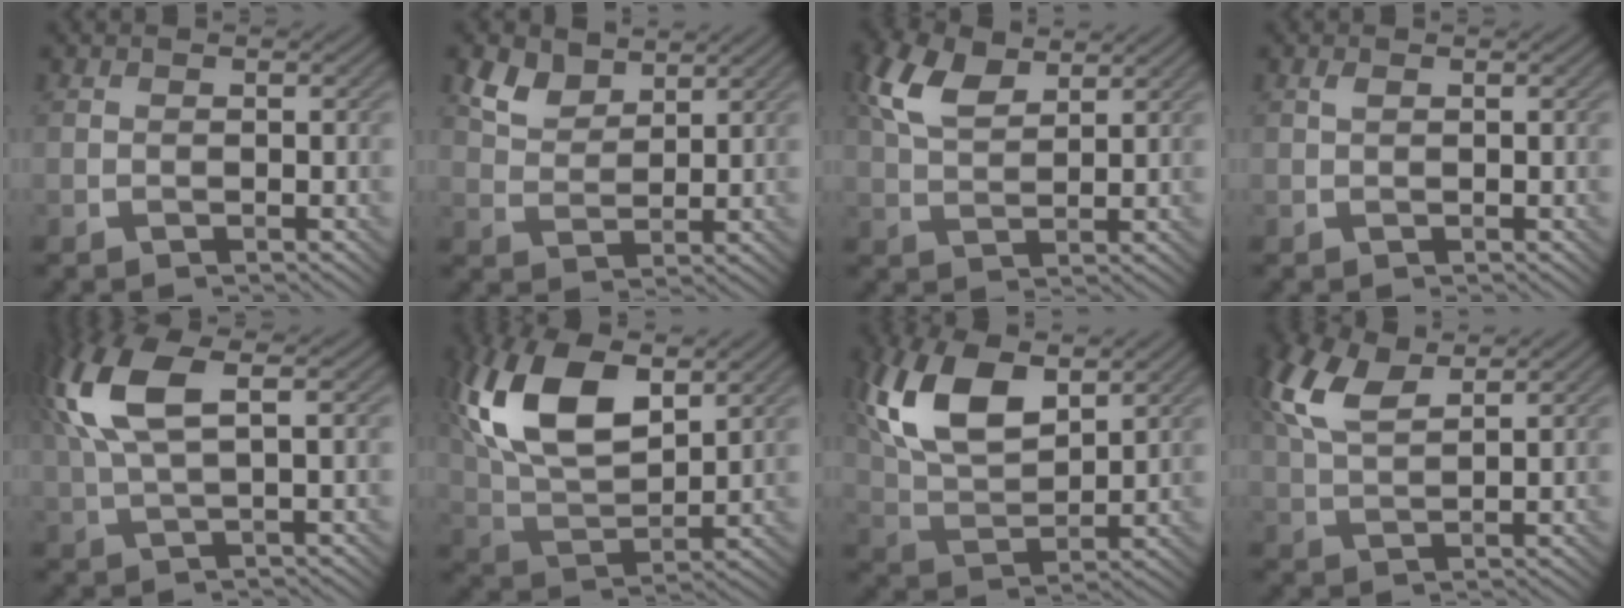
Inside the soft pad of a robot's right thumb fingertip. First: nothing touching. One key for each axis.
{"total": 4.7, "fx": 3.4, "fy": 2.4, "fz": 2.2, "tx": -0.056, "ty": -0.002, "tz": 0.074}
{"total": 6.3, "fx": 3.4, "fy": 2.9, "fz": 4.4, "tx": -0.106, "ty": 0.010, "tz": 0.068}
{"total": 0.7, "fx": 0.3, "fy": 0.2, "fz": 0.5, "tx": -0.013, "ty": 0.001, "tz": 0.006}
{"total": 9.5, "fx": 3.1, "fy": 3.1, "fz": 8.5, "tx": -0.208, "ty": 0.026, "tz": 0.060}
{"total": 14.8, "fx": 6.2, "fy": 7.3, "fz": 11.3, "tx": -0.257, "ty": 0.016, "tz": 0.119}
{"total": 12.9, "fx": 5.9, "fy": 6.2, "fz": 9.6, "tx": -0.222, "ty": 0.014, "tz": 0.114}
{"total": 7.6, "fx": 3.9, "fy": 3.0, "fz": 5.8, "tx": -0.141, "ty": 0.018, "tz": 0.079}